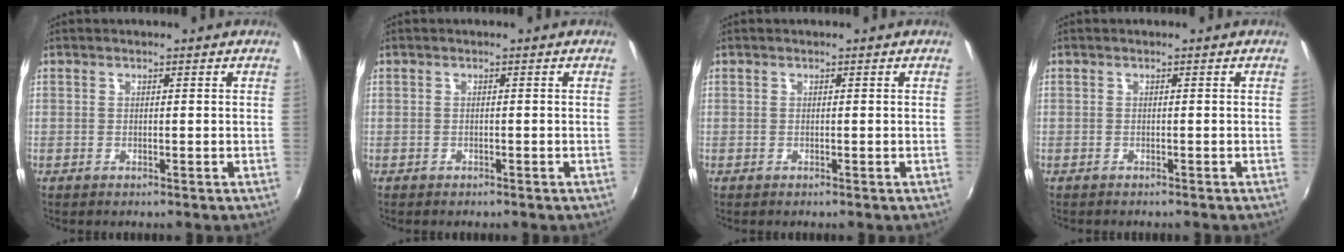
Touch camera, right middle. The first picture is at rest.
{"total": 0.7, "force": [-0.6, 0.3, 0.2], "torque": [-0.007, 0.000, -0.008]}
{"total": 0.0}
{"total": 0.7, "force": [-0.7, 0.1, 0.1], "torque": [-0.006, -0.001, -0.010]}